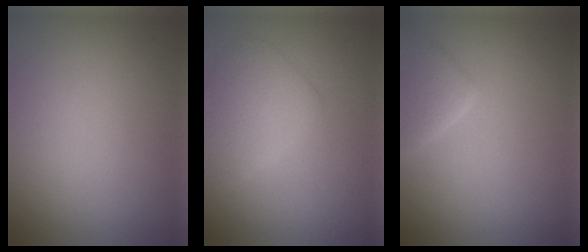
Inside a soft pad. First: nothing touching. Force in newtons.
{"total": 2.9, "press": 2.9, "slide": 0.2}
{"total": 2.6, "press": 2.6, "slide": 0.1}